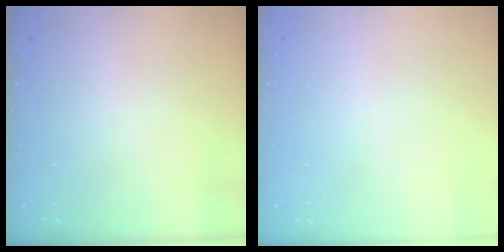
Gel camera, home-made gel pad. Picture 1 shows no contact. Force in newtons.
{"total": 0.0}